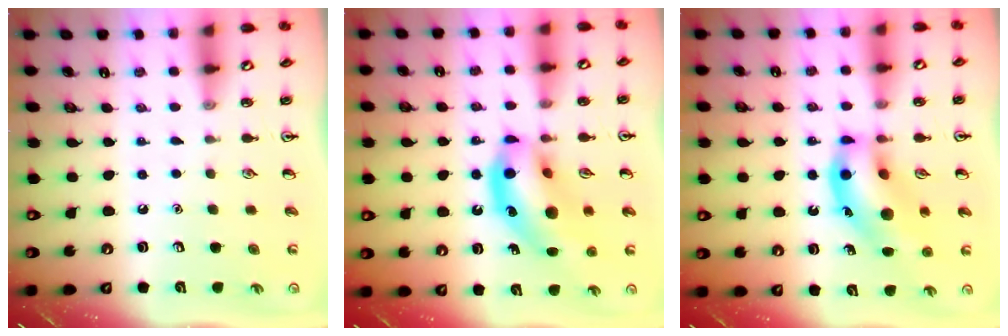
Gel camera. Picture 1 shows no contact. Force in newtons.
{"total": 16.0, "press": 15.4, "slide": 4.2}
{"total": 15.3, "press": 15.1, "slide": 2.8}